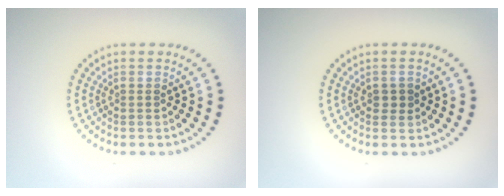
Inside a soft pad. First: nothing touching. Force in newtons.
{"total": 1.2, "press": 1.2, "slide": 0.1}